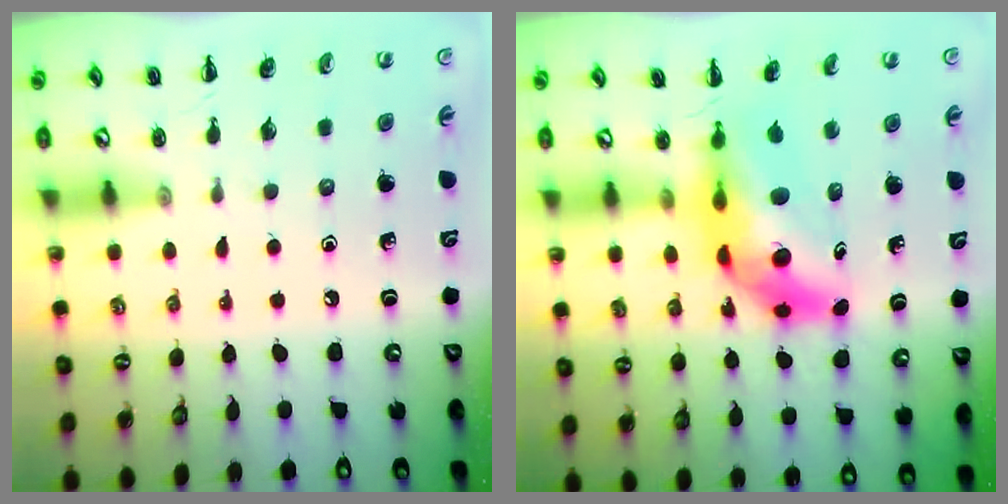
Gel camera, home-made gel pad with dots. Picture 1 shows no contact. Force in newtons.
{"total": 9.1, "press": 8.5, "slide": 3.3}